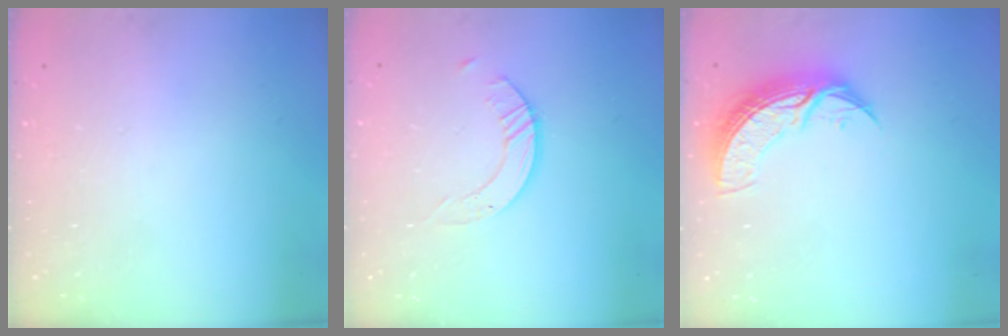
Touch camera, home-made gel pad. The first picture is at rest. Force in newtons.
{"total": 2.6, "press": 2.5, "slide": 0.3}
{"total": 7.9, "press": 7.9, "slide": 0.6}